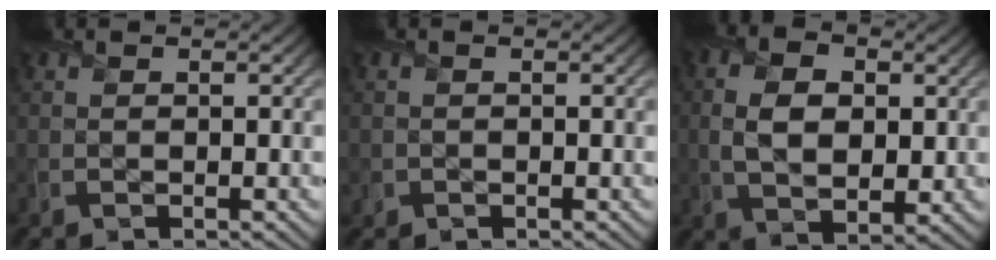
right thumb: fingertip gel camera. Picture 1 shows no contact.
{"total": 1.0, "force": [-0.2, 1.0, 0.0], "torque": [0.003, -0.006, -0.007]}
{"total": 7.3, "force": [0.6, 4.7, 5.6], "torque": [-0.121, -0.004, 0.011]}